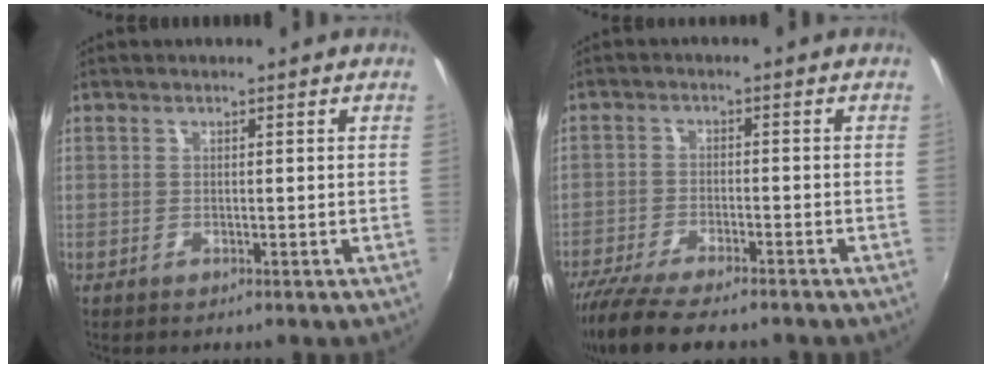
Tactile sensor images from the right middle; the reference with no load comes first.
{"total": 11.9, "force": [-10.0, 2.4, 6.0], "torque": [-0.137, -0.041, -0.170]}